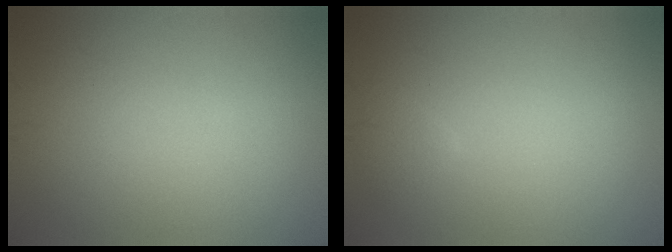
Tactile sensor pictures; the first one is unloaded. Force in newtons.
{"total": 0.9, "press": 0.9, "slide": 0.1}